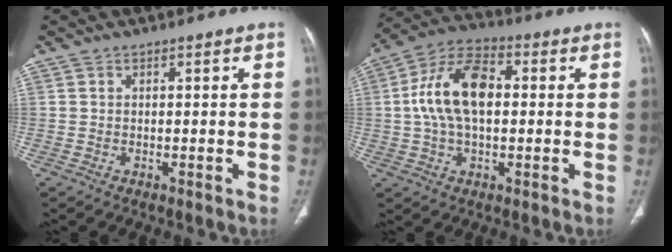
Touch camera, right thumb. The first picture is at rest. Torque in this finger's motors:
{"motor_torque": [0.11, 0.07, 1.52, -0.10, 0.17]}